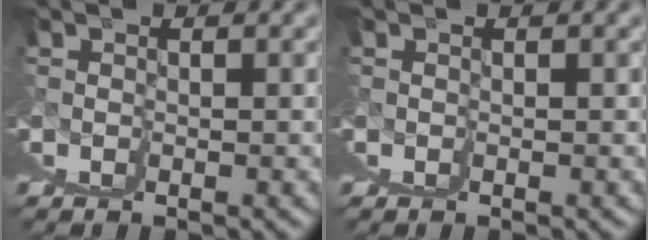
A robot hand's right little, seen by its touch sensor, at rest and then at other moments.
{"total": 0.0}